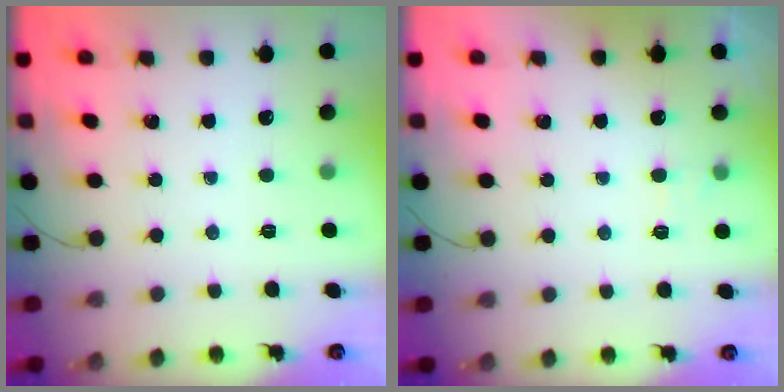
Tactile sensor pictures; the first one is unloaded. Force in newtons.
{"total": 2.2, "press": 1.8, "slide": 1.3}